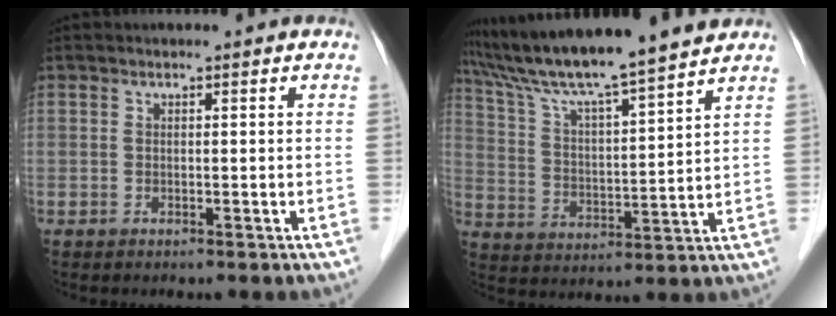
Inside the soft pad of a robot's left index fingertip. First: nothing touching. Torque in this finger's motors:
{"motor_torque": [0.08, -0.75, 0.77, 0.21]}